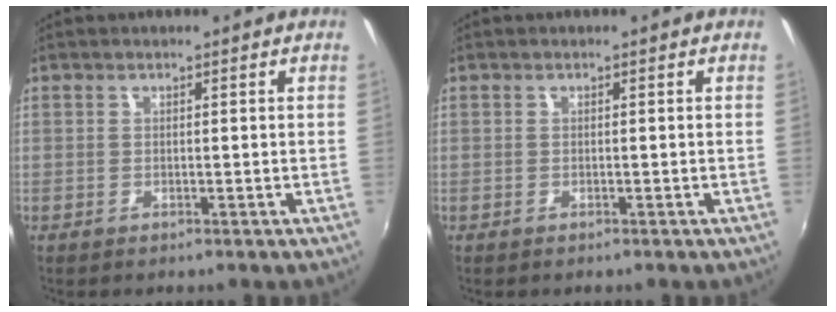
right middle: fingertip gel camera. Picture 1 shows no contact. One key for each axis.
{"total": 0.0}